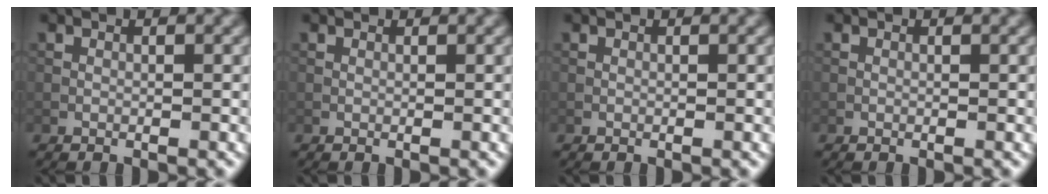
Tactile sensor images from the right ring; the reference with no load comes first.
{"total": 1.0, "force": [0.9, 0.2, 0.3], "torque": [-0.013, -0.003, 0.006]}
{"total": 0.0}
{"total": 0.0}